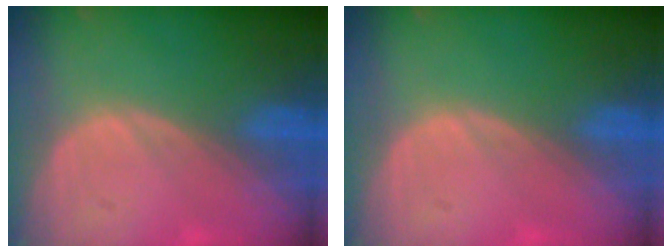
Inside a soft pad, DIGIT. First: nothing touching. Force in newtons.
{"total": 0.0}